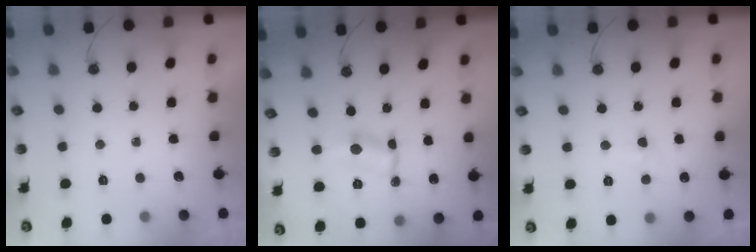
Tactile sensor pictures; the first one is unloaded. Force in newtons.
{"total": 1.0, "press": 0.8, "slide": 0.5}
{"total": 3.1, "press": 3.0, "slide": 0.7}